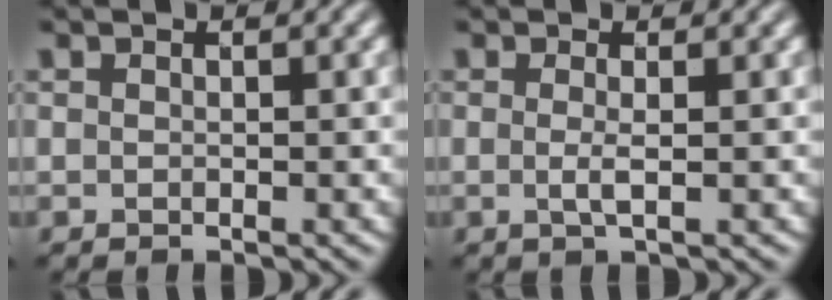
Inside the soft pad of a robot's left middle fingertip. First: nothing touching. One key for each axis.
{"total": 1.2, "fx": -0.4, "fy": 0.1, "fz": 1.1, "tx": -0.028, "ty": -0.003, "tz": -0.002}